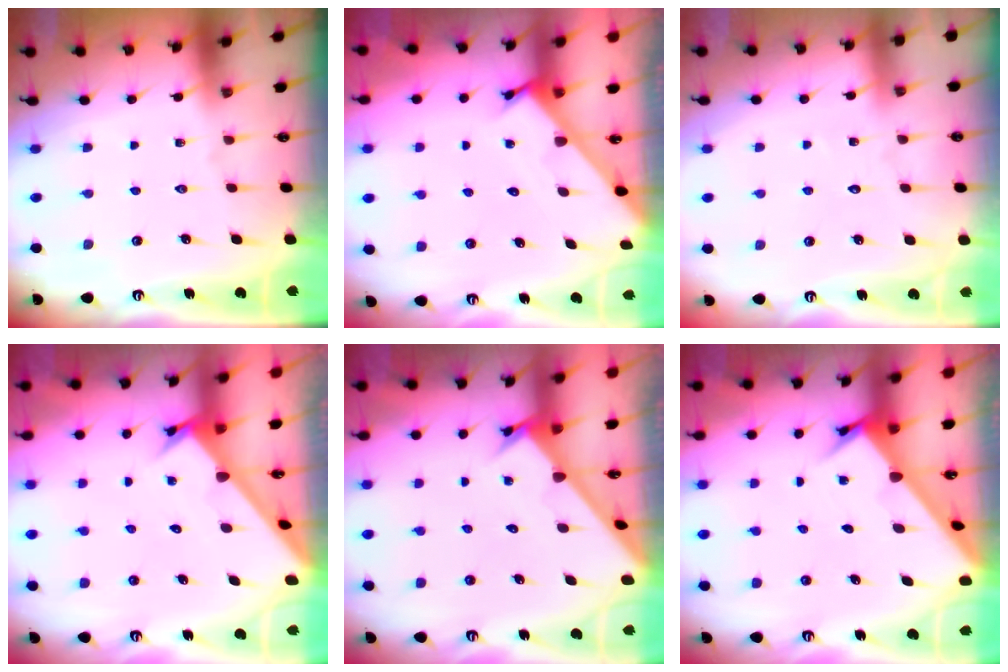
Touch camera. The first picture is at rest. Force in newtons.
{"total": 2.5, "press": 2.5, "slide": 0.1}
{"total": 2.2, "press": 2.2, "slide": 0.2}
{"total": 2.5, "press": 2.5, "slide": 0.3}
{"total": 2.8, "press": 2.8, "slide": 0.3}
{"total": 2.5, "press": 2.5, "slide": 0.3}